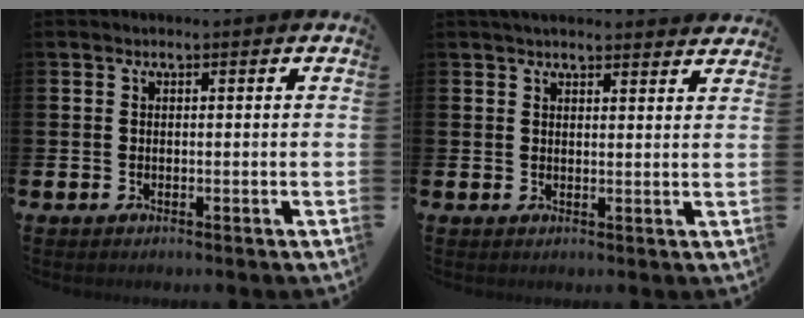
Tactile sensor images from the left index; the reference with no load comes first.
{"total": 2.7, "force": [2.7, 0.2, 0.5], "torque": [-0.010, -0.012, 0.048]}